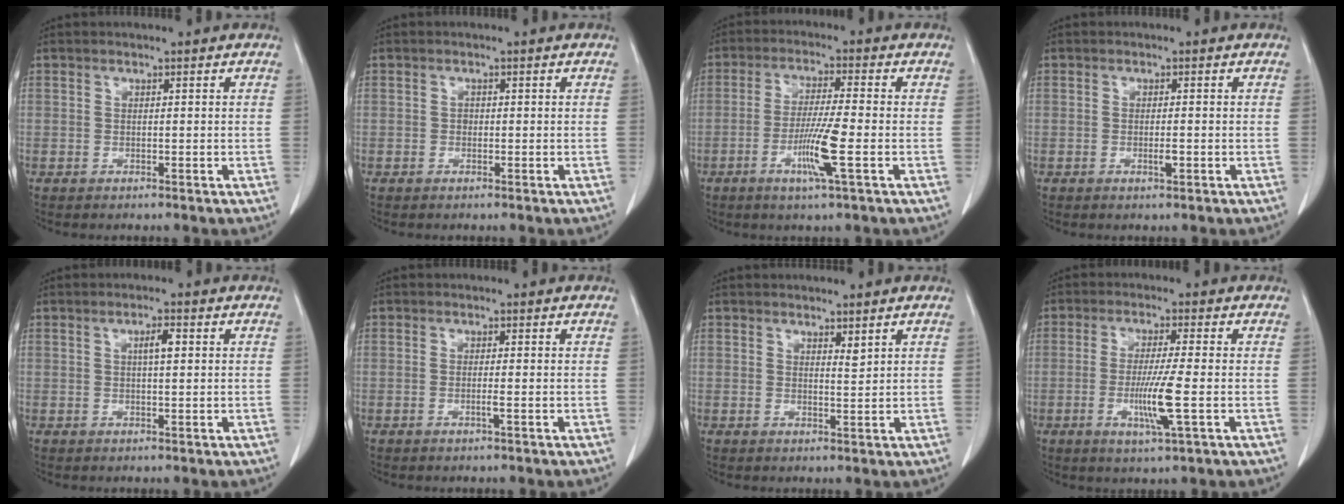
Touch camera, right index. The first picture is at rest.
{"total": 0.6, "force": [-0.1, 0.5, 0.3], "torque": [-0.001, 0.003, -0.002]}
{"total": 7.6, "force": [-2.5, -0.5, 7.2], "torque": [-0.138, -0.012, -0.050]}
{"total": 1.5, "force": [-0.4, 0.2, 1.4], "torque": [-0.026, -0.002, -0.007]}
{"total": 2.3, "force": [0.6, 0.2, 2.2], "torque": [-0.040, 0.003, 0.010]}
{"total": 1.2, "force": [-0.4, -0.3, 1.0], "torque": [-0.021, -0.002, -0.008]}
{"total": 1.3, "force": [1.0, -0.1, 0.8], "torque": [-0.016, -0.010, 0.018]}
{"total": 7.3, "force": [-1.7, -0.6, 7.0], "torque": [-0.133, -0.018, -0.032]}